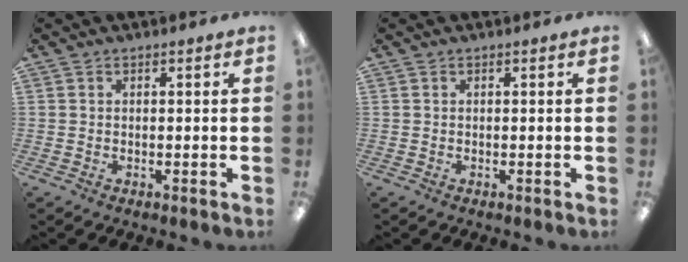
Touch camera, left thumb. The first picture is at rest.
{"total": 0.0}